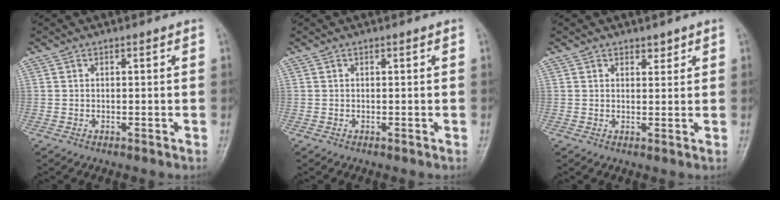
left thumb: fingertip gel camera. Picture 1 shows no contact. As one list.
[{"total": 0.0}, {"total": 1.7, "force": [1.3, 1.0, 0.4], "torque": [0.008, -0.009, 0.018]}]